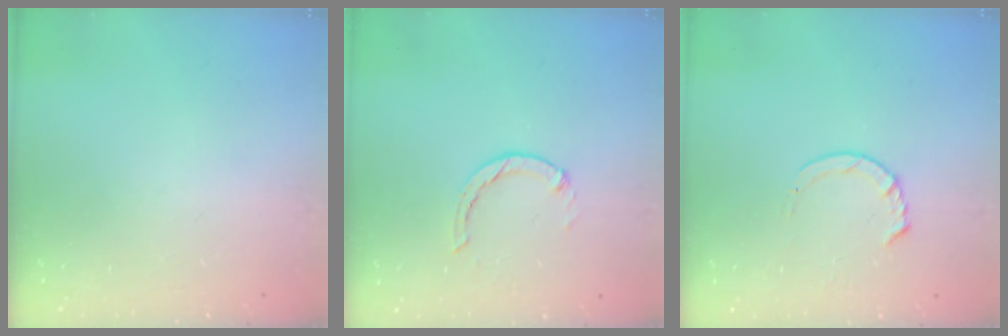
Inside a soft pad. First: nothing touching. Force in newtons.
{"total": 0.0}
{"total": 4.6, "press": 4.6, "slide": 0.5}